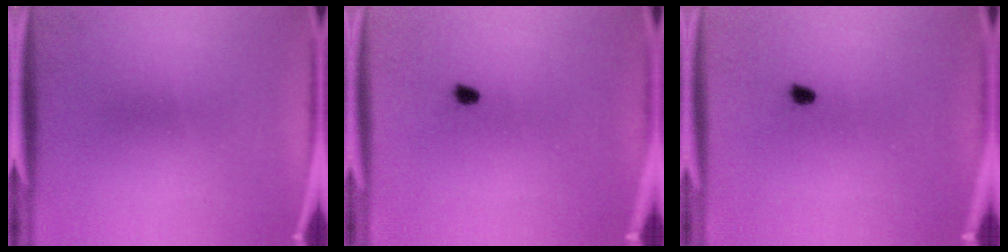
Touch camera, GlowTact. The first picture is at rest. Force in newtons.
{"total": 1.4}
{"total": 1.4}